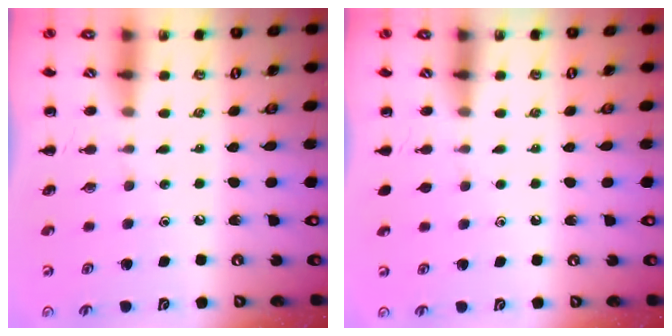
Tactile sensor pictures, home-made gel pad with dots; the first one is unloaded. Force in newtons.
{"total": 0.6, "press": 0.6, "slide": 0.1}